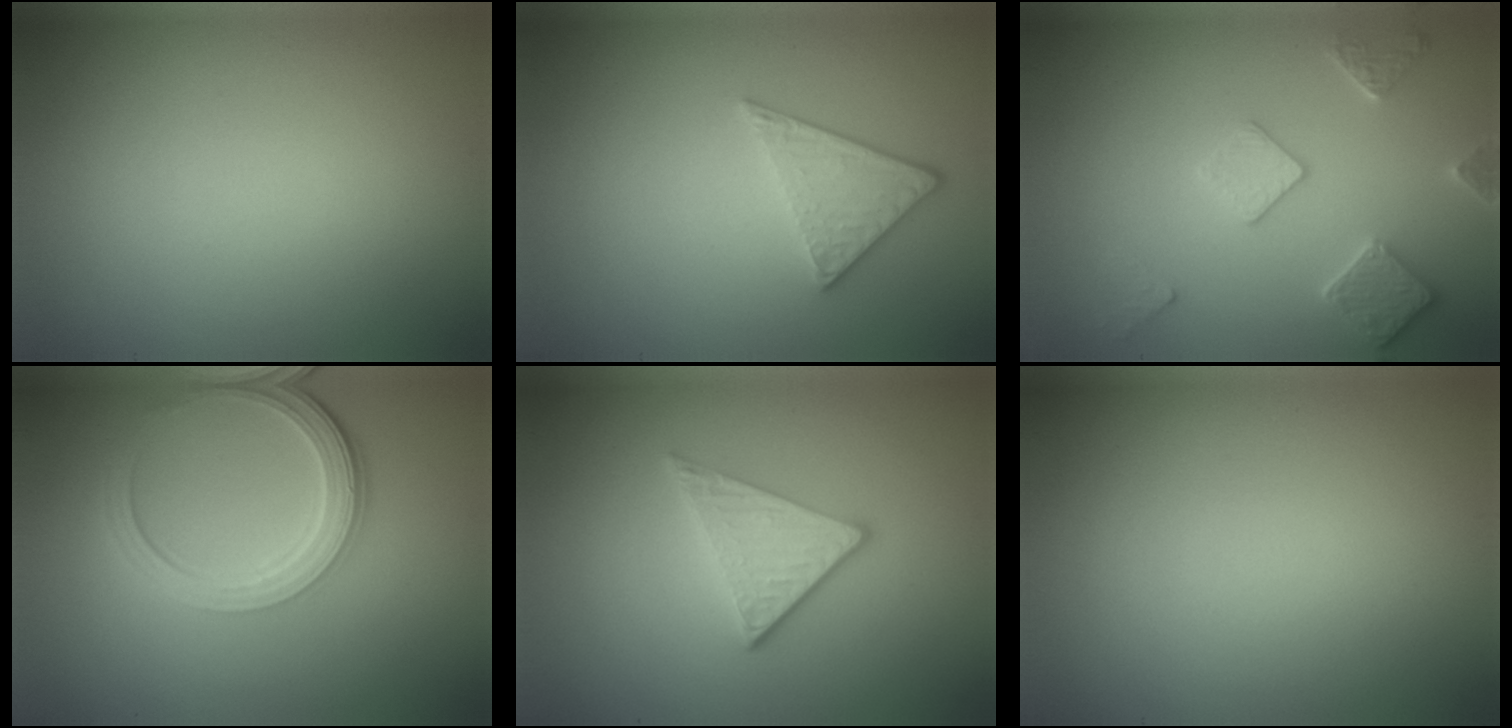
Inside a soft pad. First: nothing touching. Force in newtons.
{"total": 2.8, "press": 2.4, "slide": 1.3}
{"total": 2.9, "press": 2.8, "slide": 0.5}
{"total": 4.8, "press": 3.6, "slide": 3.2}
{"total": 2.8, "press": 2.6, "slide": 1.1}
{"total": 0.0}